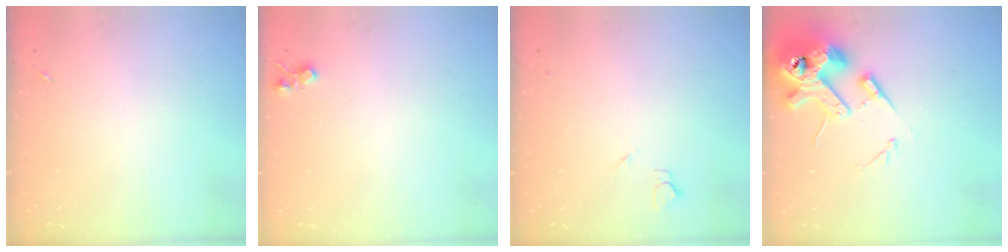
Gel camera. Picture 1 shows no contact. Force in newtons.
{"total": 4.8, "press": 4.8, "slide": 0.7}
{"total": 2.7, "press": 2.6, "slide": 0.3}
{"total": 16.0, "press": 15.8, "slide": 2.5}